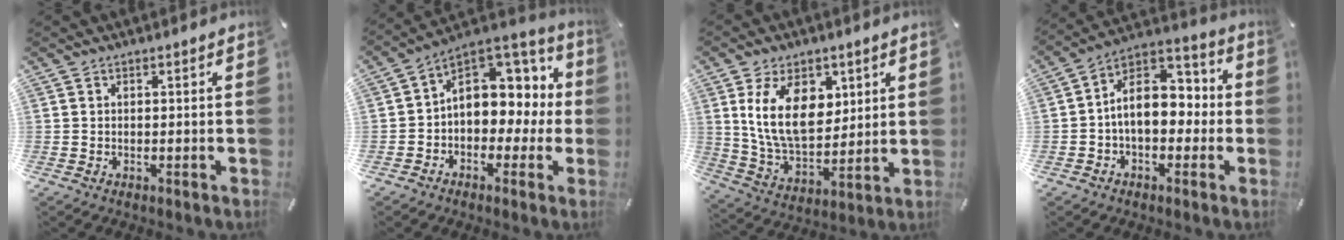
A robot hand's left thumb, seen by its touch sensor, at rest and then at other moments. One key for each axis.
{"total": 10.3, "fx": 2.5, "fy": 8.5, "fz": 5.3, "tx": -0.066, "ty": -0.027, "tz": 0.051}
{"total": 15.7, "fx": 5.4, "fy": 10.0, "fz": 10.9, "tx": -0.223, "ty": -0.007, "tz": 0.094}
{"total": 12.0, "fx": -0.3, "fy": 8.7, "fz": 8.2, "tx": -0.128, "ty": 0.002, "tz": -0.007}